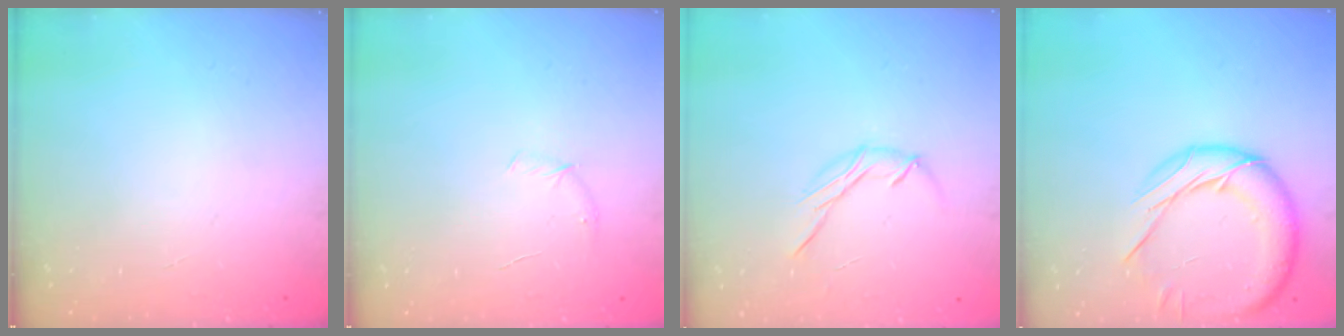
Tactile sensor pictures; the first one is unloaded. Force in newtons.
{"total": 4.2, "press": 4.1, "slide": 1.2}
{"total": 6.8, "press": 6.8, "slide": 0.3}
{"total": 16.5, "press": 16.5, "slide": 1.1}